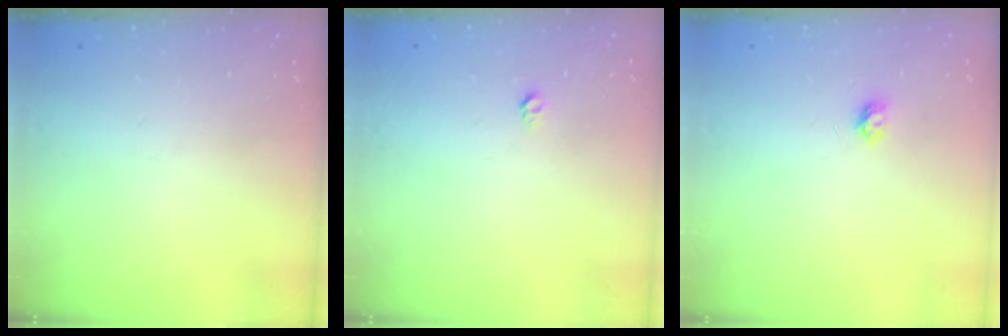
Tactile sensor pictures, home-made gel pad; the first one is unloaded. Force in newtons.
{"total": 3.0, "press": 2.9, "slide": 0.4}
{"total": 3.5, "press": 3.4, "slide": 0.3}